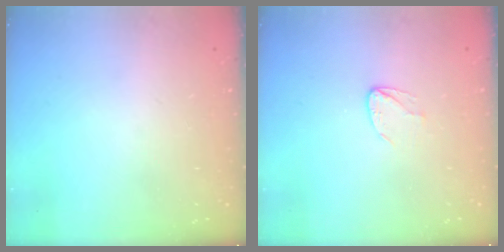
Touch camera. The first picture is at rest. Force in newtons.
{"total": 3.6, "press": 3.6, "slide": 0.4}